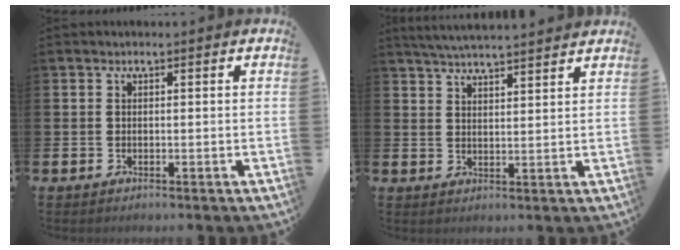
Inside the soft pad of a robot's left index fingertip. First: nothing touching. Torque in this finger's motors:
{"motor_torque": [0.94, -1.19, 0.49, 0.10]}